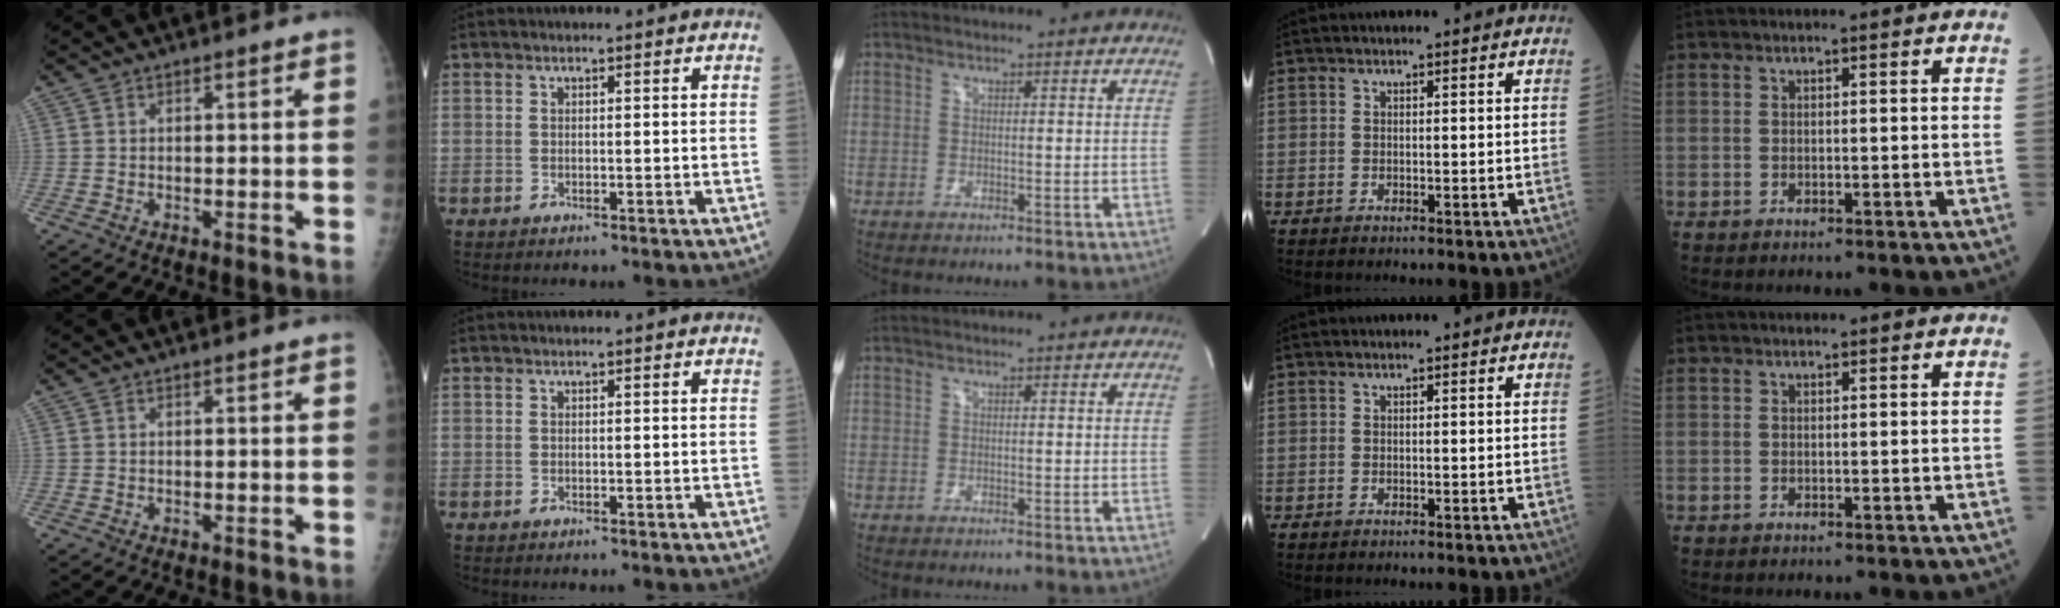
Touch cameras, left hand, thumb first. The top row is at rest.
{}